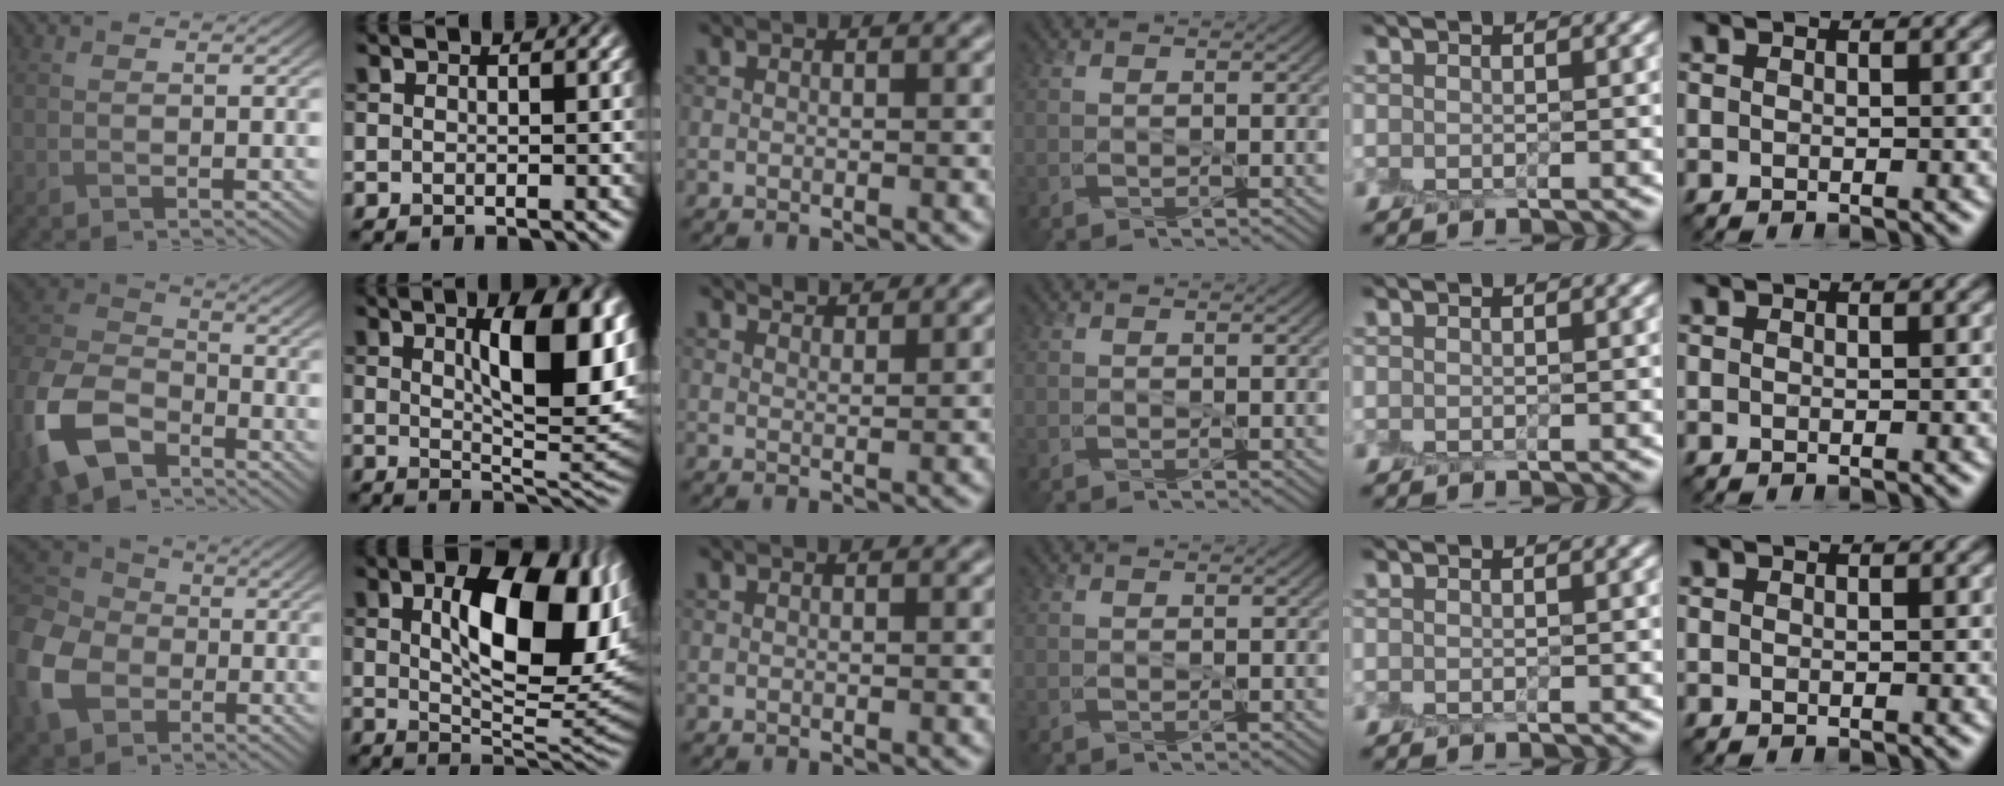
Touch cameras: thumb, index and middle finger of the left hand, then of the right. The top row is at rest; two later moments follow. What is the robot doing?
{"motion": "peel", "object": "postage stamp"}